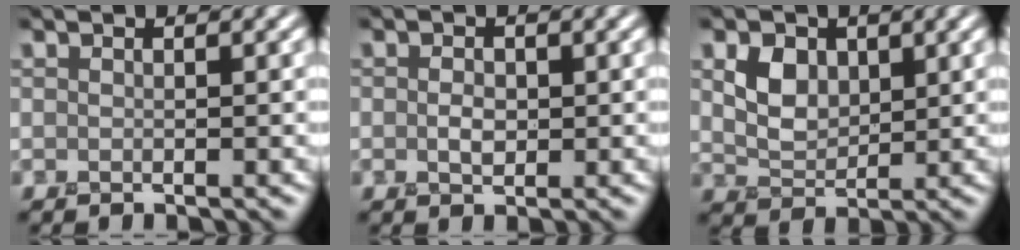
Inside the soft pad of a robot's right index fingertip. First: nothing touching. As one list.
[{"total": 1.5, "force": [-0.3, 1.1, 0.9], "torque": [-0.018, -0.006, -0.006]}, {"total": 3.1, "force": [0.8, 2.3, 1.9], "torque": [-0.039, -0.008, 0.013]}]